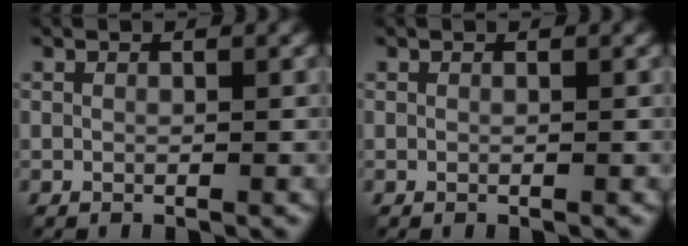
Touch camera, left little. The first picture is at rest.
{"total": 0.0}